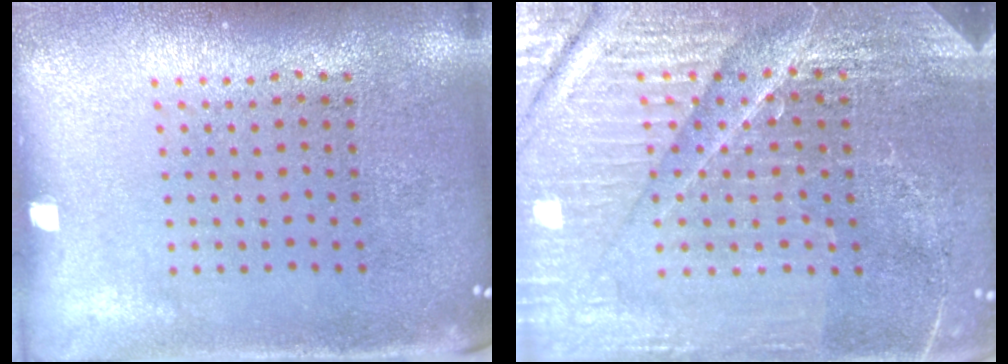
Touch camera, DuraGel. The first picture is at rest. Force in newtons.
{"total": 5.5, "press": 5.0, "slide": 2.2}